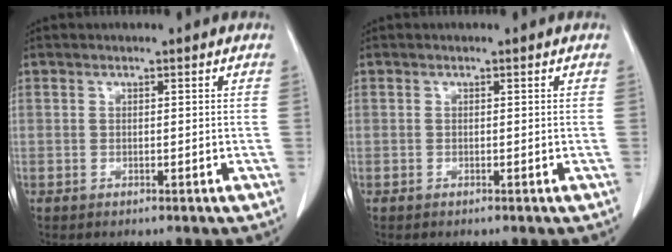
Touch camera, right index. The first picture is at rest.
{"total": 0.0}